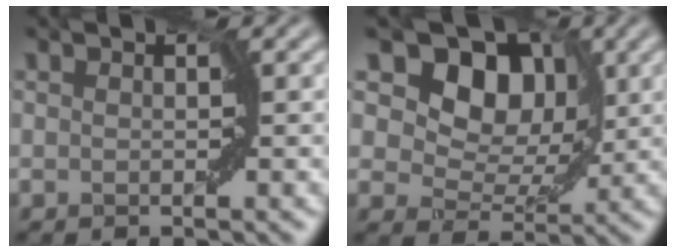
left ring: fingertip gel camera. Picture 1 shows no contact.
{"total": 13.7, "force": [7.2, 8.9, 7.6], "torque": [-0.103, 0.041, 0.106]}